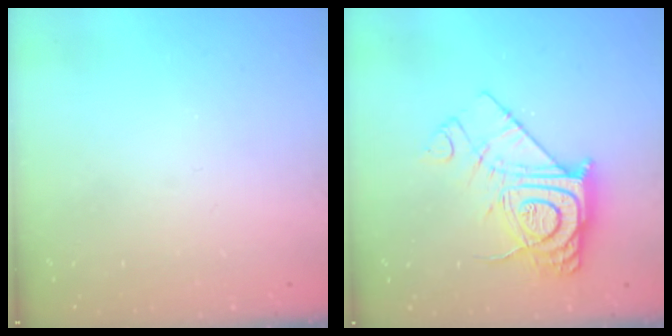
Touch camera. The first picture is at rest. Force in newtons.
{"total": 14.9, "press": 14.8, "slide": 1.2}